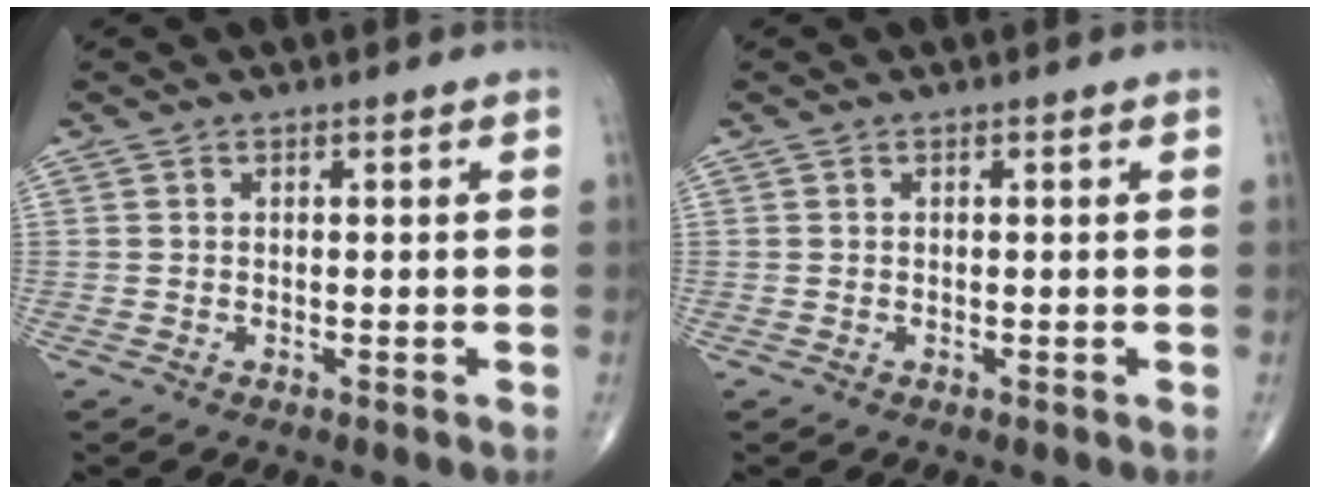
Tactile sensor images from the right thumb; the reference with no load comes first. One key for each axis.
{"total": 0.0}